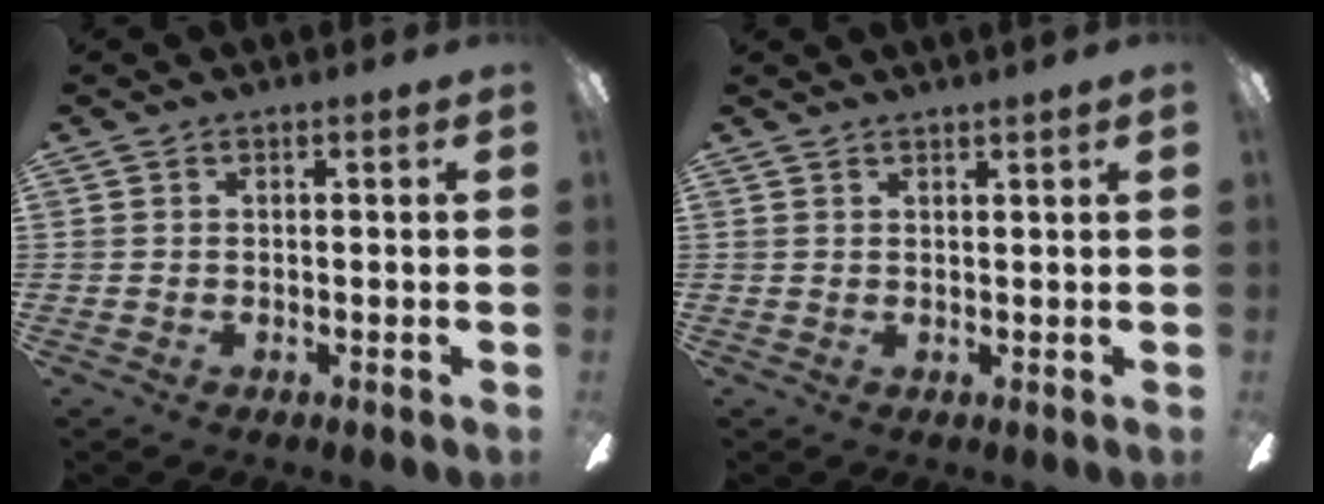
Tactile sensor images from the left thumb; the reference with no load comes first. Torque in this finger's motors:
{"motor_torque": [0.77, 0.05, 0.26, -0.36, 0.00]}